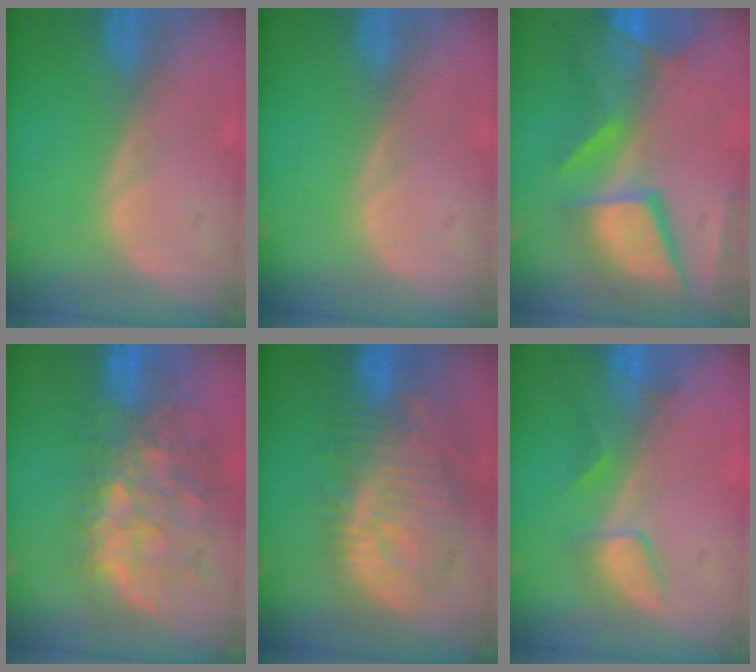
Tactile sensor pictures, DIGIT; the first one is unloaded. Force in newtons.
{"total": 0.0}
{"total": 12.2, "press": 10.0, "slide": 7.0}
{"total": 11.2, "press": 9.7, "slide": 5.5}
{"total": 12.3, "press": 11.0, "slide": 5.4}
{"total": 3.4, "press": 3.4, "slide": 0.3}